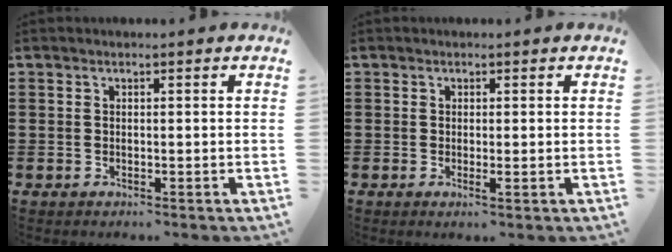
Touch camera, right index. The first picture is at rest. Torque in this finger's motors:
{"motor_torque": [0.07, -0.26, 0.00, 0.01]}